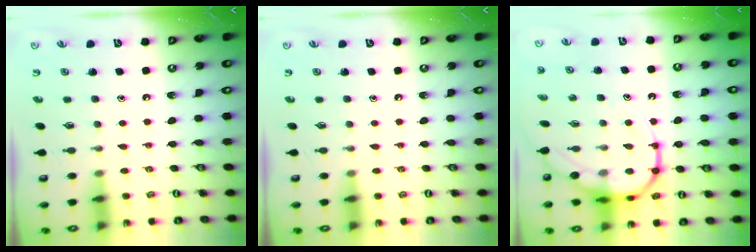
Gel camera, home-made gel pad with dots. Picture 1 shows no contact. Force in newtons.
{"total": 0.0}
{"total": 14.4, "press": 14.4, "slide": 1.5}